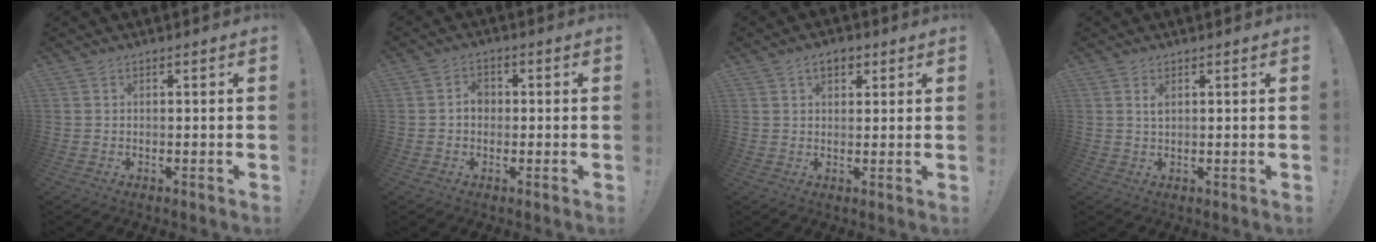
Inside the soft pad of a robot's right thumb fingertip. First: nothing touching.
{"total": 3.8, "force": [-0.4, 3.0, 2.4], "torque": [-0.034, 0.005, -0.009]}
{"total": 4.4, "force": [2.1, 2.8, 2.7], "torque": [-0.041, 0.003, 0.037]}
{"total": 1.6, "force": [0.7, 0.6, 1.3], "torque": [-0.019, -0.003, 0.011]}